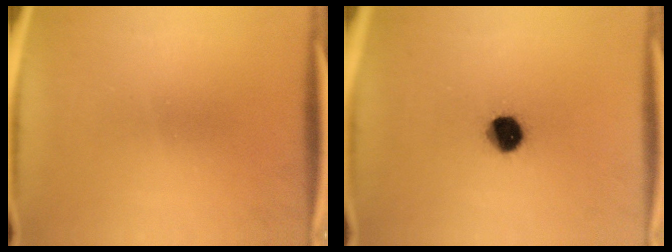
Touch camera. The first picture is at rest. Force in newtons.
{"total": 7.9}